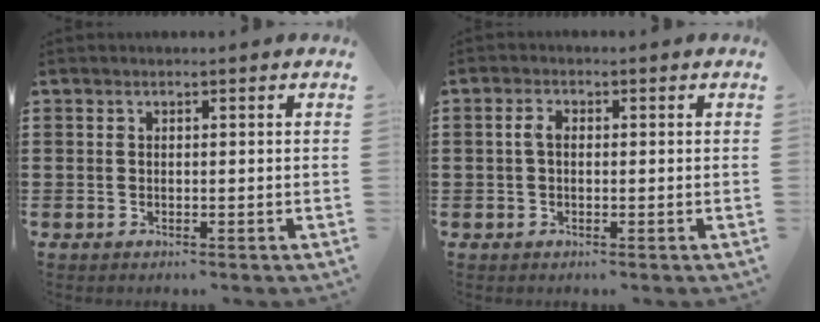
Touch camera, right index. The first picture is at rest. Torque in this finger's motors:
{"motor_torque": [0.36, -0.28, 0.09, 0.05]}